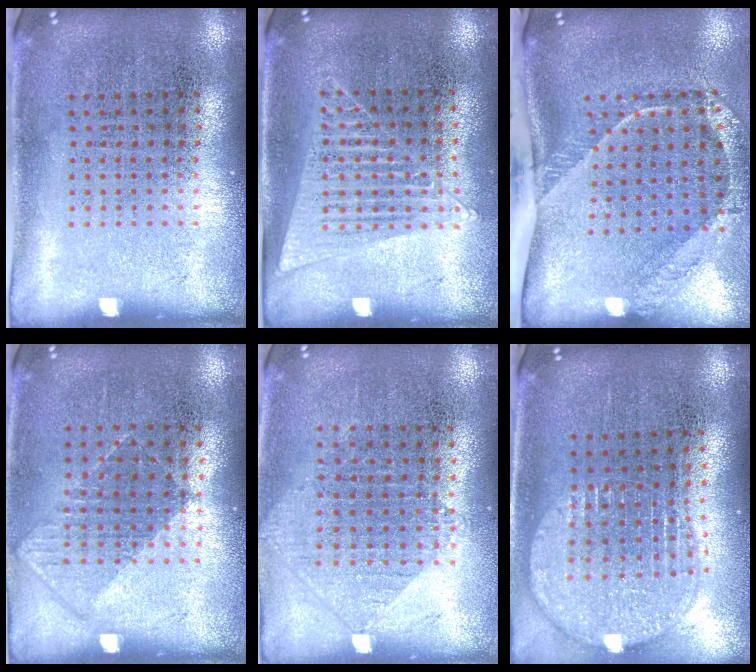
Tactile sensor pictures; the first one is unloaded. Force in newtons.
{"total": 1.2, "press": 1.2, "slide": 0.4}
{"total": 2.7, "press": 1.8, "slide": 1.9}
{"total": 0.6, "press": 0.4, "slide": 0.4}
{"total": 0.9, "press": 0.9, "slide": 0.3}
{"total": 1.9, "press": 1.6, "slide": 1.0}